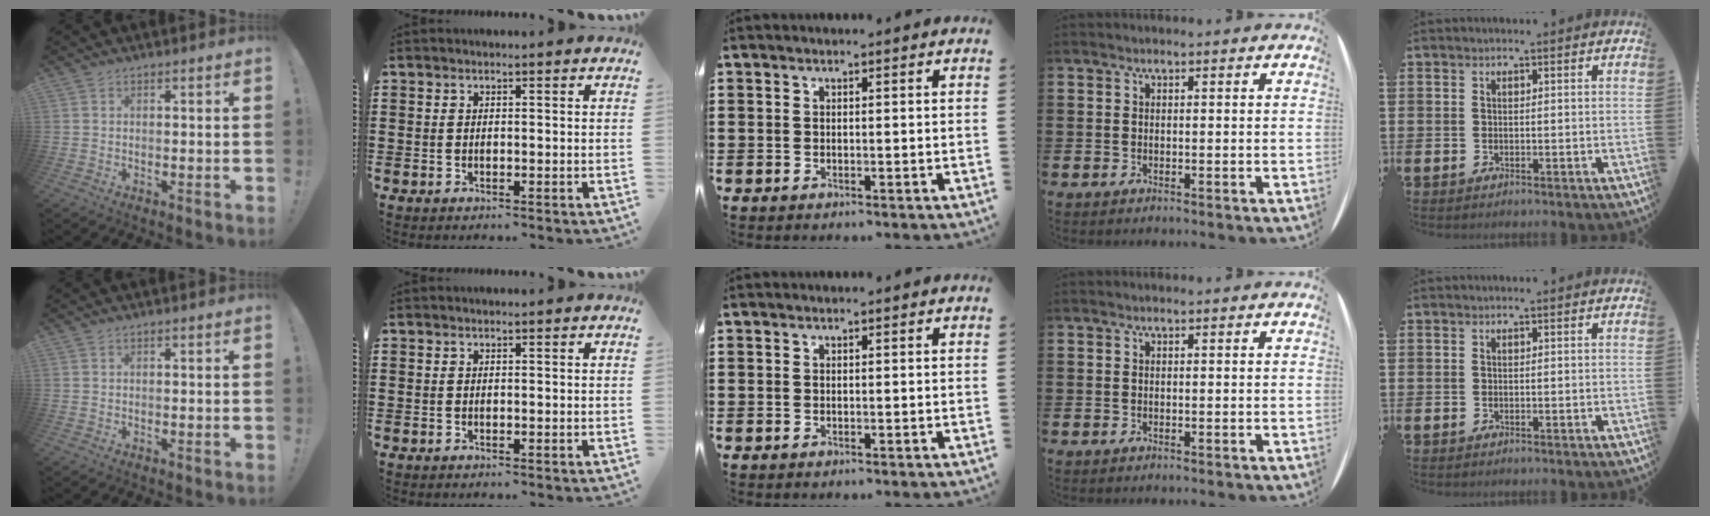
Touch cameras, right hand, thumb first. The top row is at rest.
{}